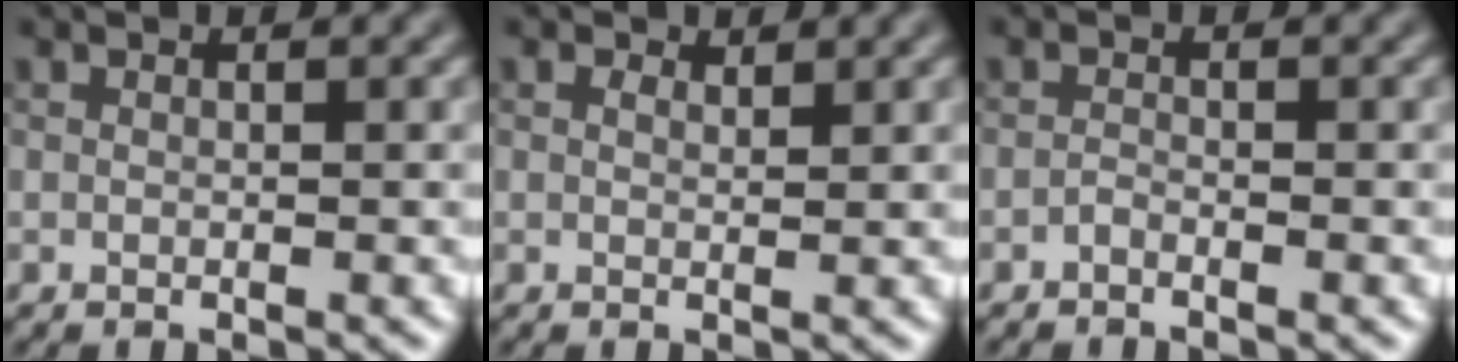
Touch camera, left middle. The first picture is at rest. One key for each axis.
{"total": 1.1, "fx": 0.8, "fy": 0.5, "fz": 0.6, "tx": -0.013, "ty": 0.002, "tz": 0.014}
{"total": 0.6, "fx": -0.5, "fy": 0.2, "fz": 0.3, "tx": -0.007, "ty": 0.000, "tz": -0.011}